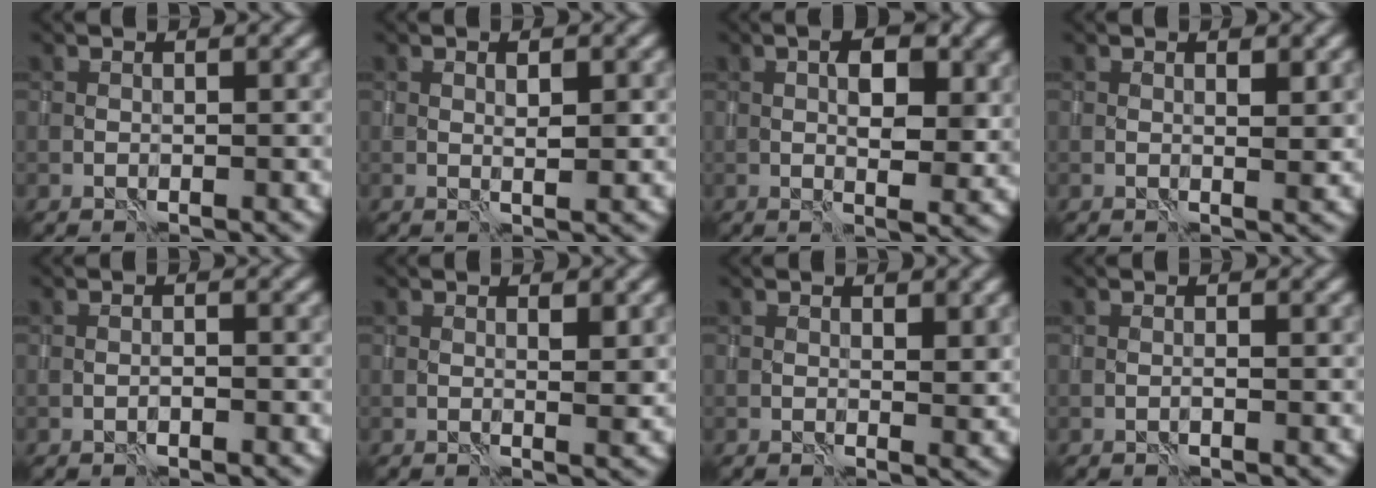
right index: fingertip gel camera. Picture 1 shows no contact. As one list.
[{"total": 1.4, "force": [0.6, 0.3, 1.3], "torque": [-0.020, -0.003, 0.010]}, {"total": 4.7, "force": [1.2, 2.0, 4.0], "torque": [-0.062, -0.003, 0.022]}, {"total": 1.3, "force": [0.5, 0.2, 1.1], "torque": [-0.014, -0.003, 0.008]}, {"total": 0.5, "force": [-0.3, 0.0, 0.4], "torque": [-0.006, 0.003, -0.006]}, {"total": 1.6, "force": [0.6, 0.2, 1.5], "torque": [-0.018, -0.005, 0.009]}, {"total": 1.6, "force": [0.7, 0.6, 1.4], "torque": [-0.015, -0.007, 0.013]}, {"total": 0.0}]